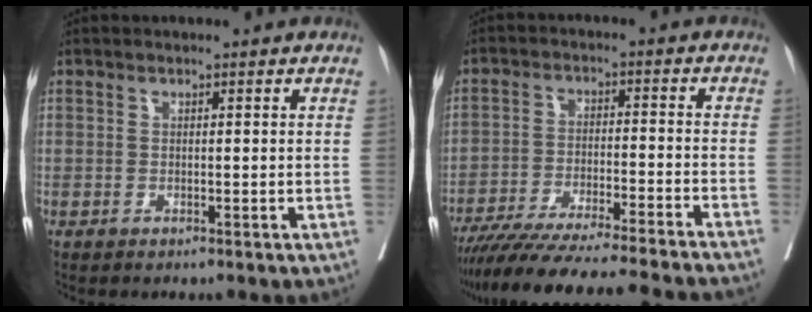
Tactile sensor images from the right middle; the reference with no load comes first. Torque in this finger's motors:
{"motor_torque": [1.20, -0.94, 0.49, 0.20]}